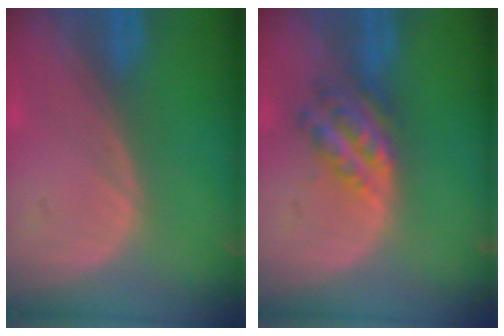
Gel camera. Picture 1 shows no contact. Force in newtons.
{"total": 5.4, "press": 5.0, "slide": 2.2}